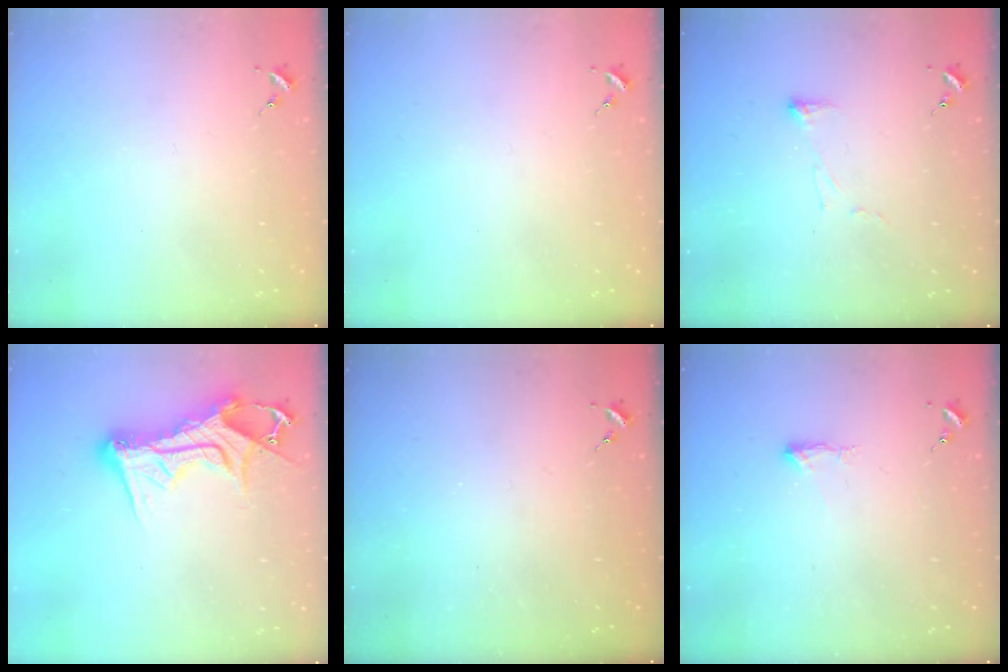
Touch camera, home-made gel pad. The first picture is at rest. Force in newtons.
{"total": 0.0}
{"total": 3.8, "press": 3.8, "slide": 0.6}
{"total": 15.4, "press": 15.3, "slide": 1.3}
{"total": 0.0}
{"total": 3.7, "press": 3.7, "slide": 0.7}